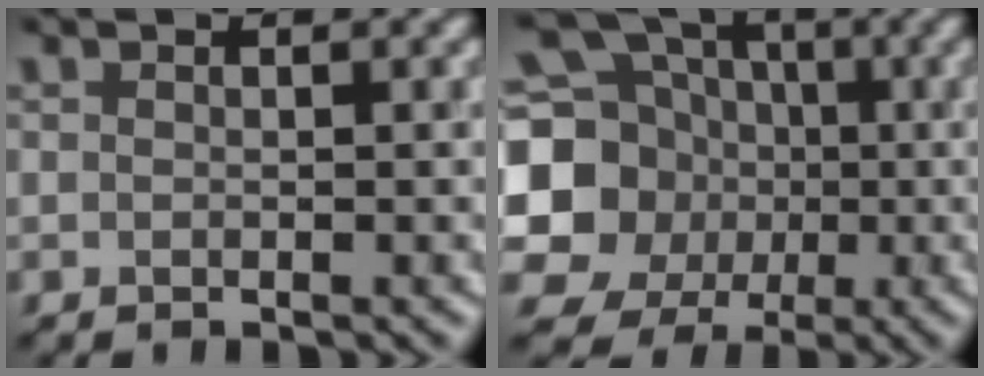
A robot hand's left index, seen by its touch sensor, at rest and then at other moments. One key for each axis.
{"total": 14.3, "fx": -0.3, "fy": 12.9, "fz": 6.0, "tx": -0.161, "ty": 0.000, "tz": -0.031}